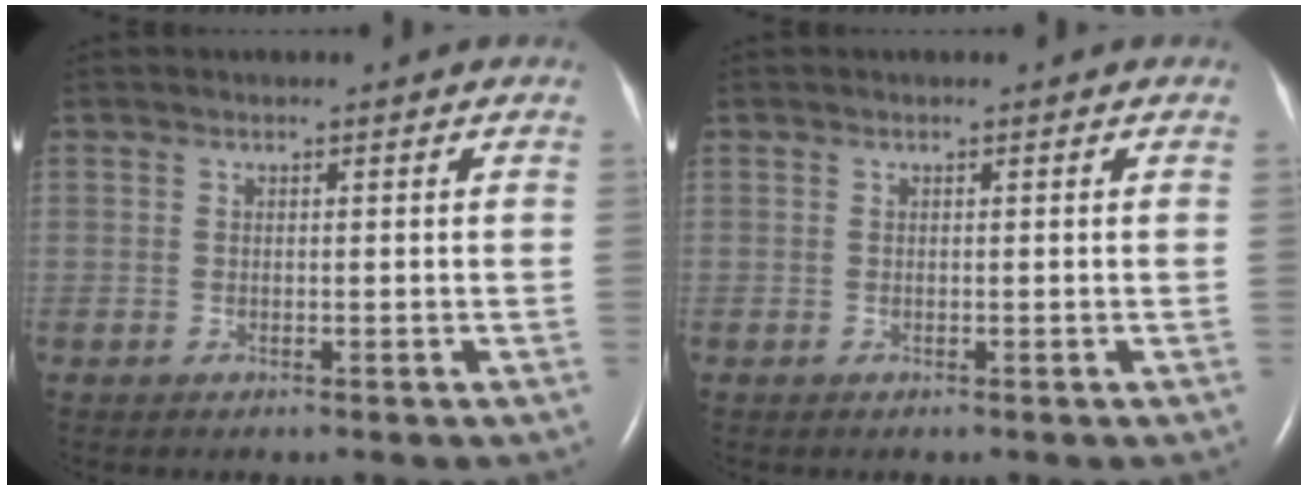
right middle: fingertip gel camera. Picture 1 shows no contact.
{"total": 0.0}